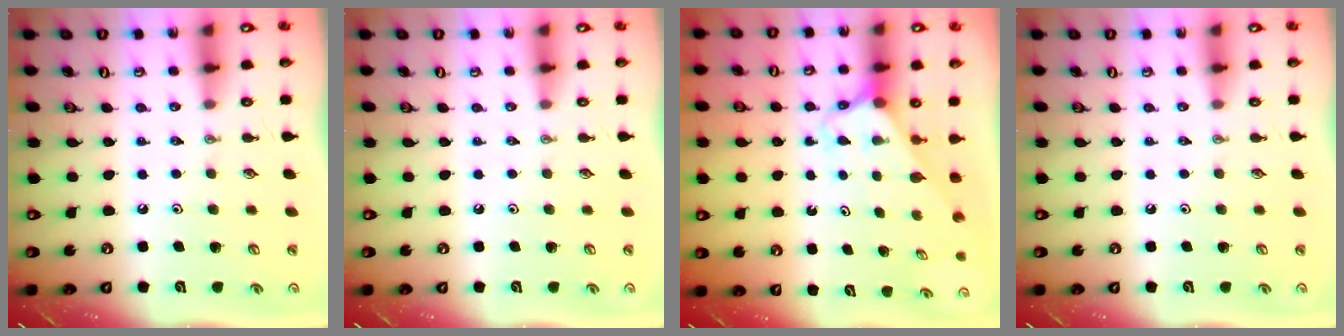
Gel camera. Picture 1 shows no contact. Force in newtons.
{"total": 0.0}
{"total": 2.6, "press": 2.6, "slide": 0.1}
{"total": 0.0}